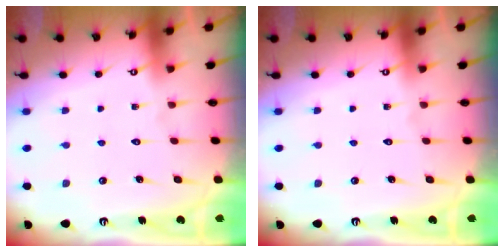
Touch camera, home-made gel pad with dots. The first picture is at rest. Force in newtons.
{"total": 0.0}